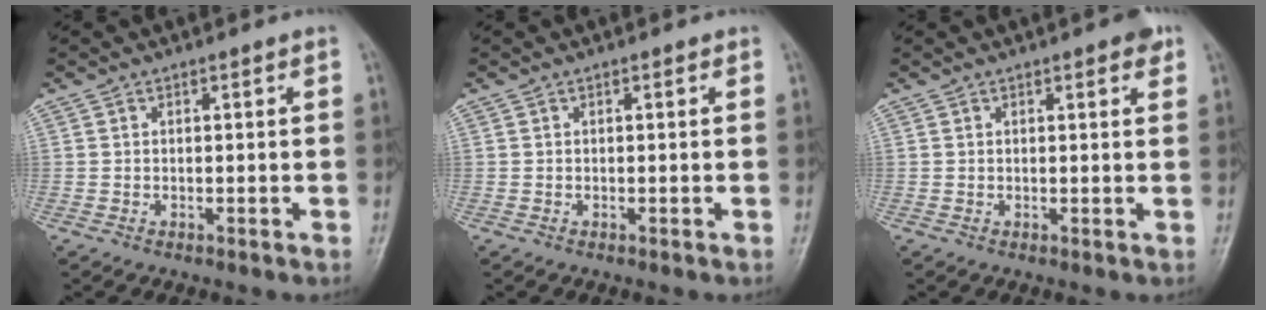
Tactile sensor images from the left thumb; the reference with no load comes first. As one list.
[{"total": 0.0}, {"total": 2.9, "force": [1.6, 1.0, 2.1], "torque": [-0.019, -0.002, 0.016]}]